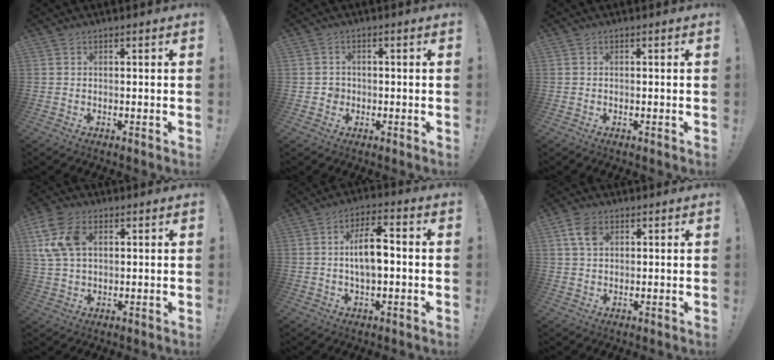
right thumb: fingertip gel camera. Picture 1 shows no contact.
{"total": 2.5, "force": [-0.5, 2.3, 0.7], "torque": [-0.011, 0.004, -0.010]}
{"total": 0.0}
{"total": 12.0, "force": [3.7, 7.9, 8.3], "torque": [-0.174, 0.004, 0.071]}
{"total": 9.0, "force": [-0.2, 4.0, 8.0], "torque": [-0.136, 0.005, -0.010]}
{"total": 6.2, "force": [2.7, 4.2, 3.7], "torque": [-0.064, 0.000, 0.053]}